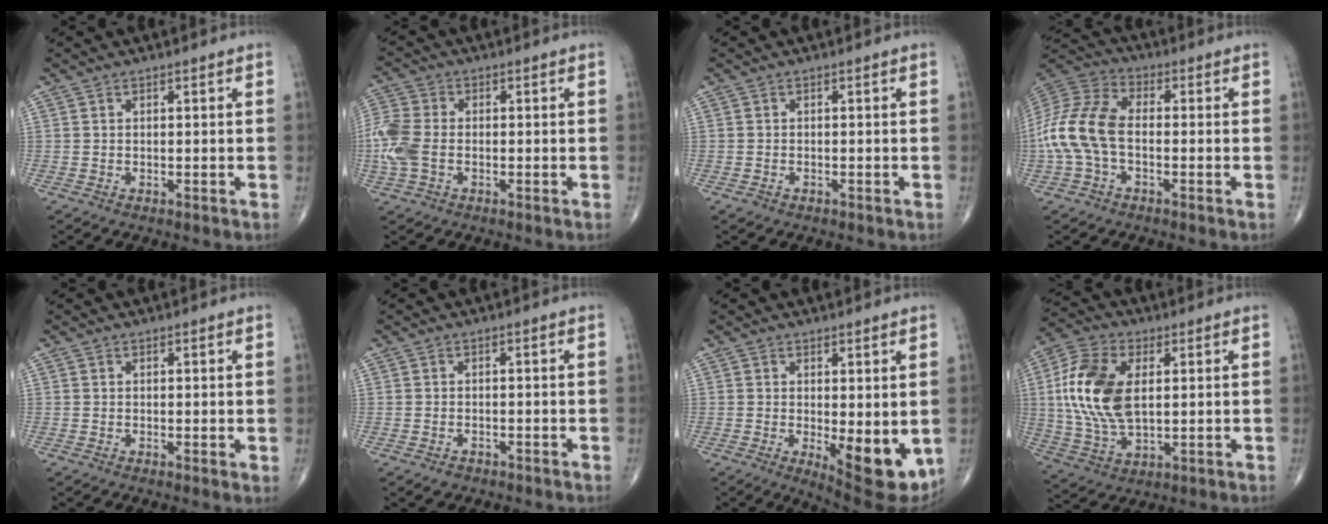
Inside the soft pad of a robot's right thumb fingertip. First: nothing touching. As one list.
[{"total": 8.7, "force": [-1.5, 5.7, 6.4], "torque": [-0.173, 0.012, -0.036]}, {"total": 0.9, "force": [-0.6, 0.6, 0.2], "torque": [-0.006, 0.002, -0.011]}, {"total": 13.4, "force": [-1.9, 7.8, 10.7], "torque": [-0.239, 0.033, -0.043]}, {"total": 1.1, "force": [0.3, 0.4, 0.9], "torque": [-0.015, -0.005, 0.001]}, {"total": 1.4, "force": [-0.9, 0.9, 0.5], "torque": [-0.006, 0.004, -0.012]}, {"total": 11.0, "force": [-1.6, 4.2, 10.1], "torque": [-0.120, -0.027, -0.008]}, {"total": 15.8, "force": [2.5, 8.8, 12.9], "torque": [-0.265, -0.002, 0.047]}]